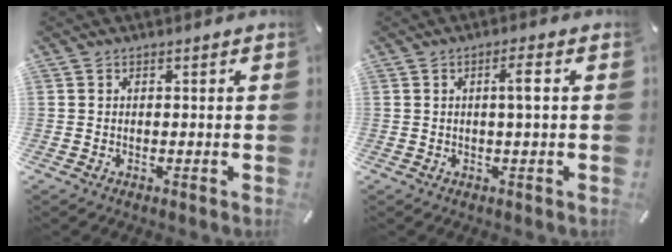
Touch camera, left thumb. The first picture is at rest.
{"total": 3.9, "force": [0.6, 0.4, 3.8], "torque": [-0.074, 0.004, 0.005]}